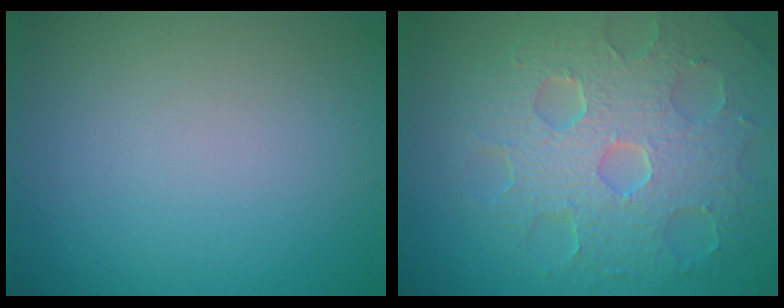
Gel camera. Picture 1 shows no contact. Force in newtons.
{"total": 8.6, "press": 6.1, "slide": 6.1}